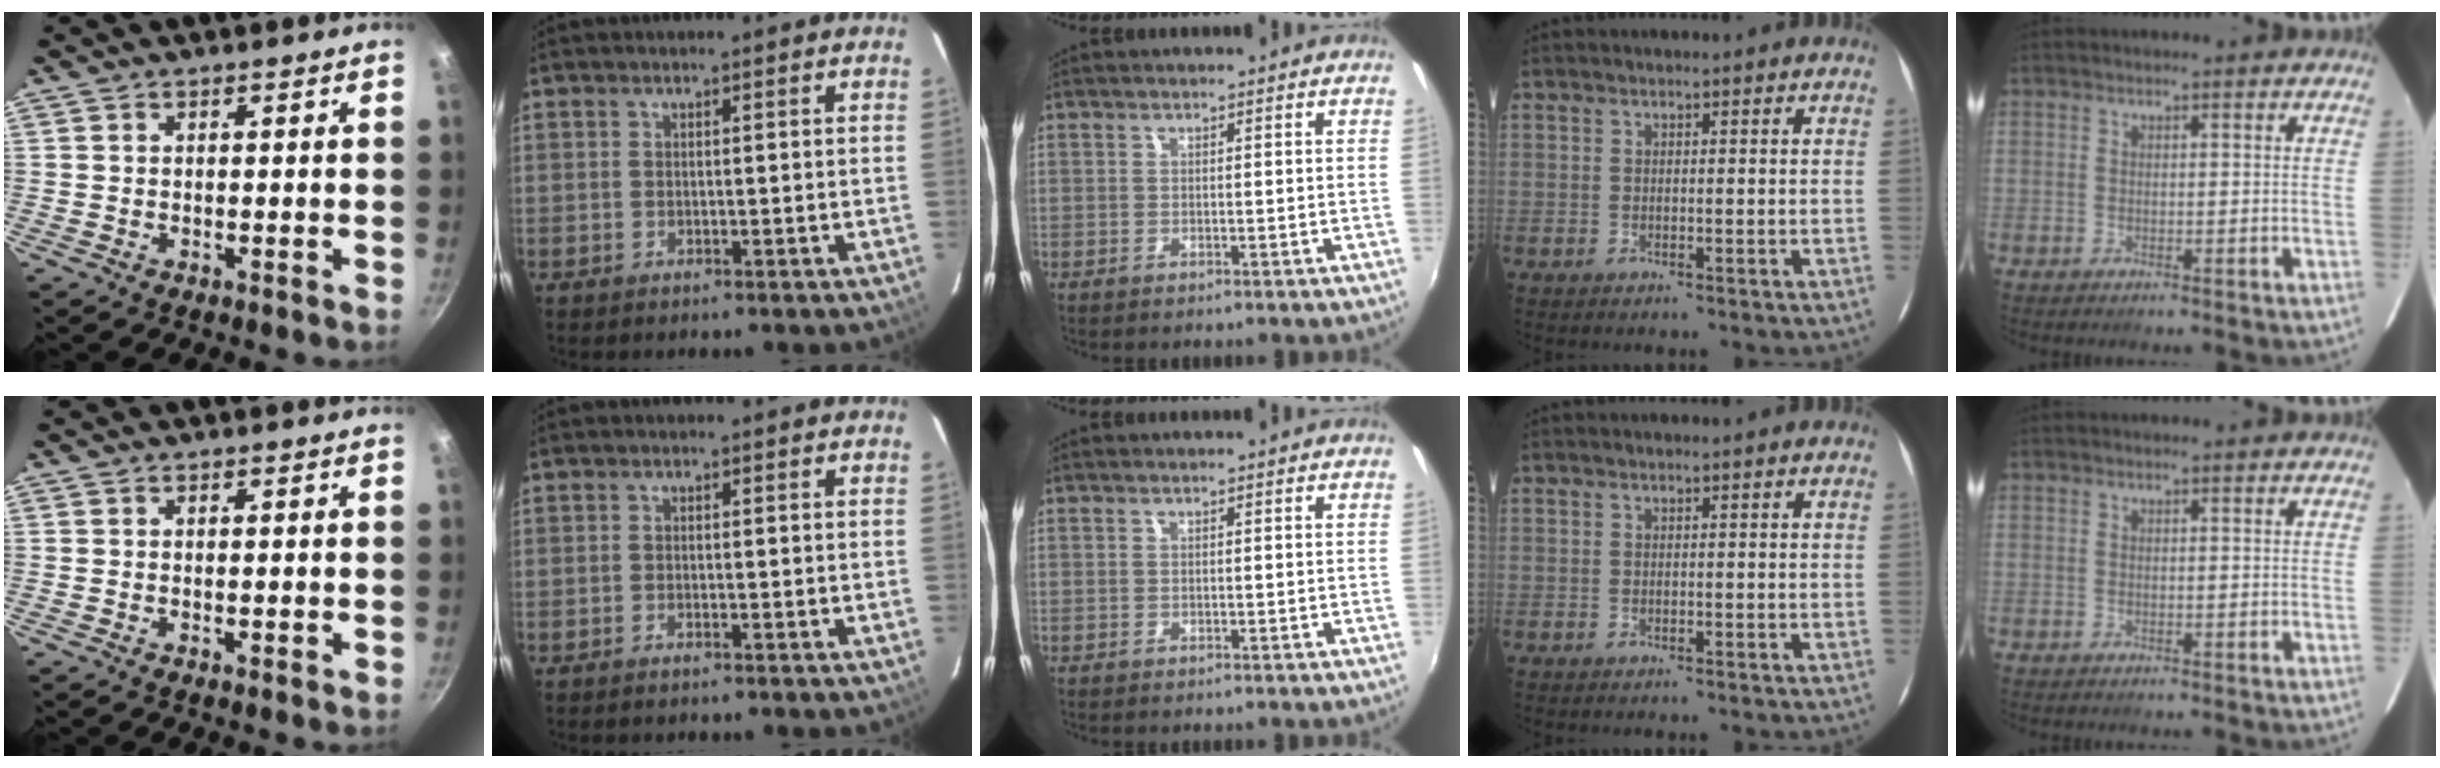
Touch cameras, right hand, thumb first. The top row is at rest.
{"thumb": {"total": 0.8, "force": [-0.2, 0.2, 0.7], "torque": [-0.011, -0.001, -0.004]}, "index": {"total": 1.0, "force": [-0.9, 0.2, 0.4], "torque": [-0.013, 0.000, -0.019]}}